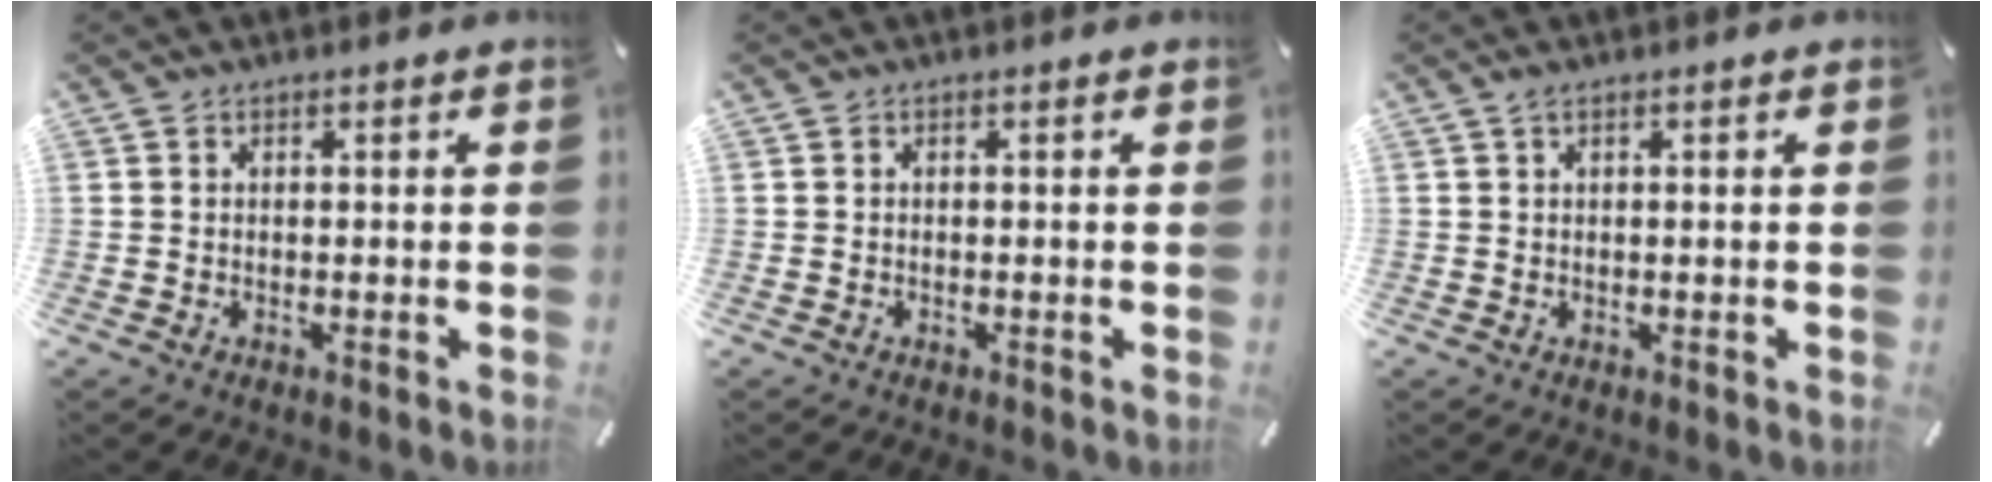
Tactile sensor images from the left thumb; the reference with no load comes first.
{"total": 0.0}
{"total": 0.8, "force": [0.3, 0.0, 0.8], "torque": [-0.016, 0.000, 0.005]}